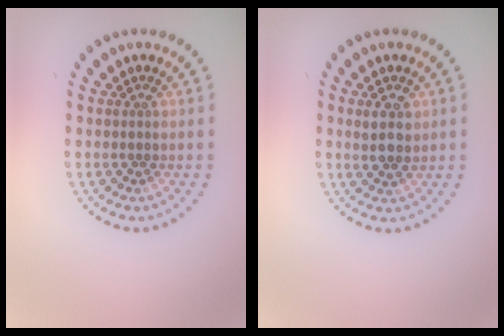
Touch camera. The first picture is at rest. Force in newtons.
{"total": 2.5, "press": 2.4, "slide": 0.7}